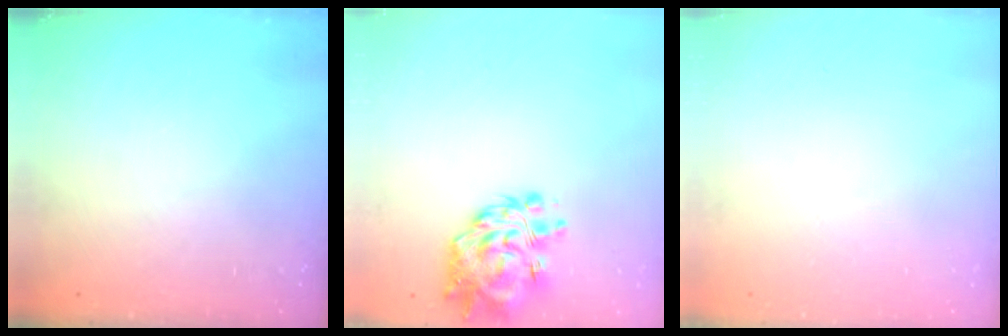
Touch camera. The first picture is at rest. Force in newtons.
{"total": 11.4, "press": 10.8, "slide": 3.7}
{"total": 0.0}